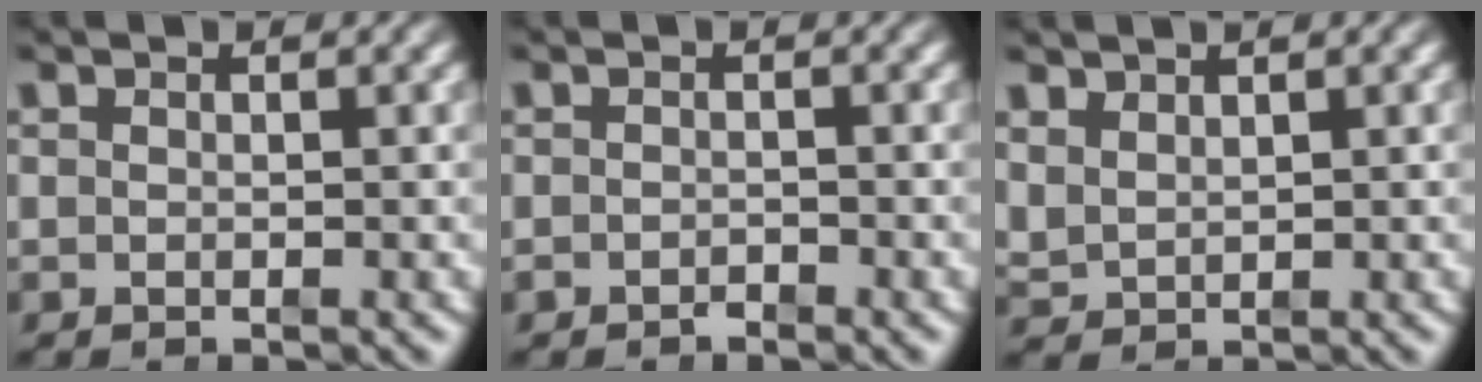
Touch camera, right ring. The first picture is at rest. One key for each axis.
{"total": 1.0, "fx": -0.9, "fy": -0.2, "fz": -0.1, "tx": 0.007, "ty": -0.007, "tz": -0.011}
{"total": 2.0, "fx": 1.6, "fy": 1.1, "fz": 0.4, "tx": -0.011, "ty": -0.001, "tz": 0.041}